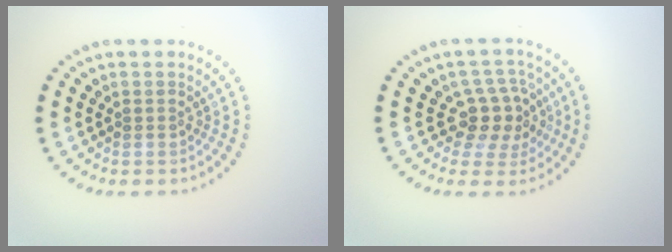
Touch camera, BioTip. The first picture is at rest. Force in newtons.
{"total": 3.5, "press": 3.1, "slide": 1.7}